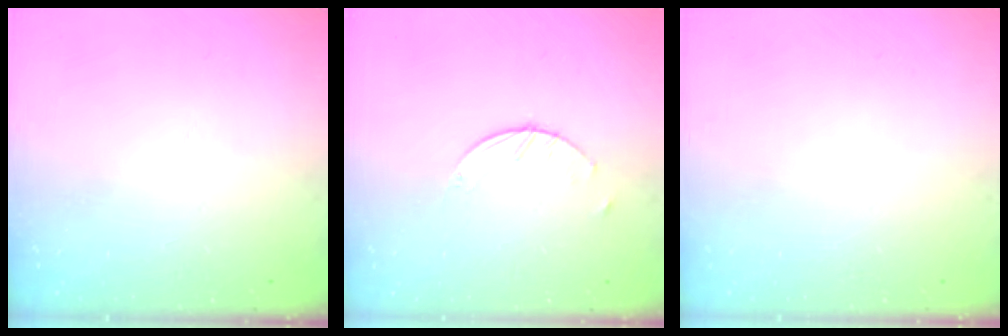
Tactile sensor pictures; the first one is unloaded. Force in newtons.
{"total": 2.0, "press": 2.0, "slide": 0.3}
{"total": 0.0}